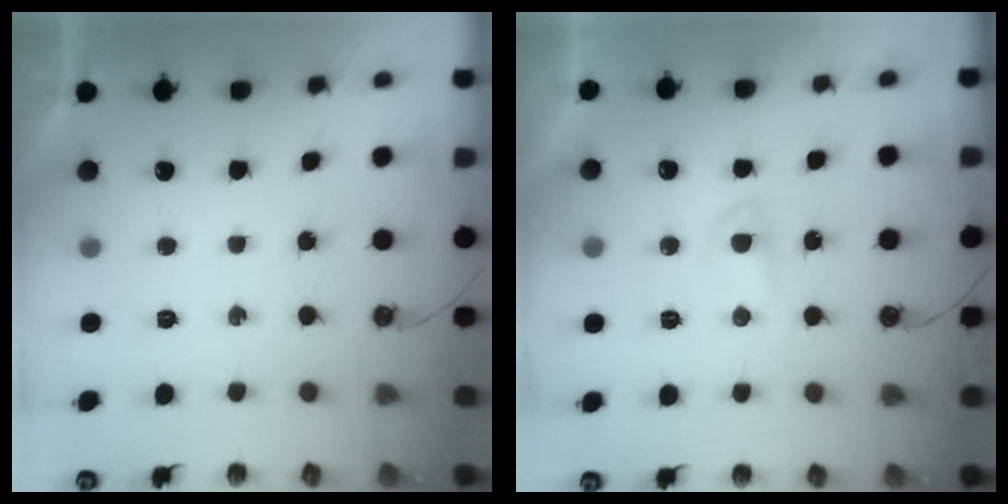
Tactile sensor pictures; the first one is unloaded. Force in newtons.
{"total": 2.7, "press": 2.6, "slide": 0.4}